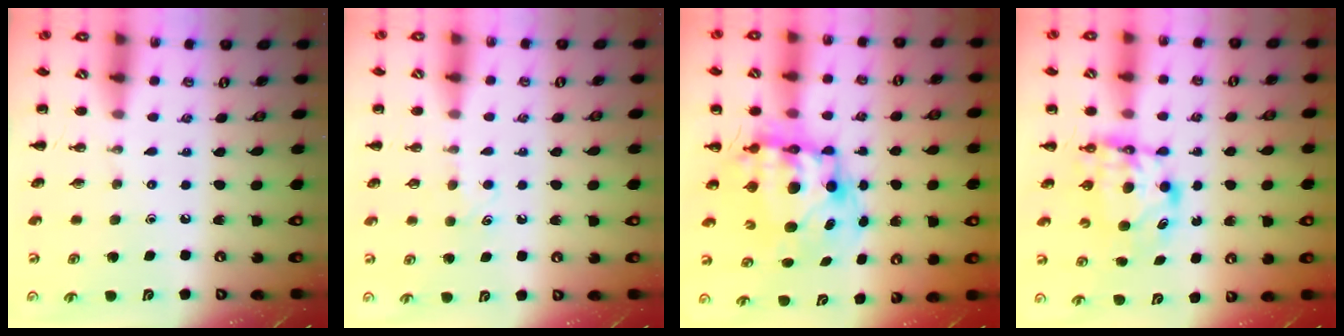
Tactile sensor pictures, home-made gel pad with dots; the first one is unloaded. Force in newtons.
{"total": 4.4, "press": 4.2, "slide": 1.2}
{"total": 11.4, "press": 11.0, "slide": 2.9}
{"total": 6.4, "press": 6.3, "slide": 0.7}